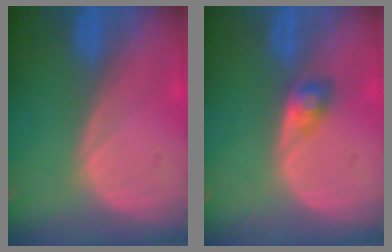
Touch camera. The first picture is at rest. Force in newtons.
{"total": 2.3, "press": 2.3, "slide": 0.2}